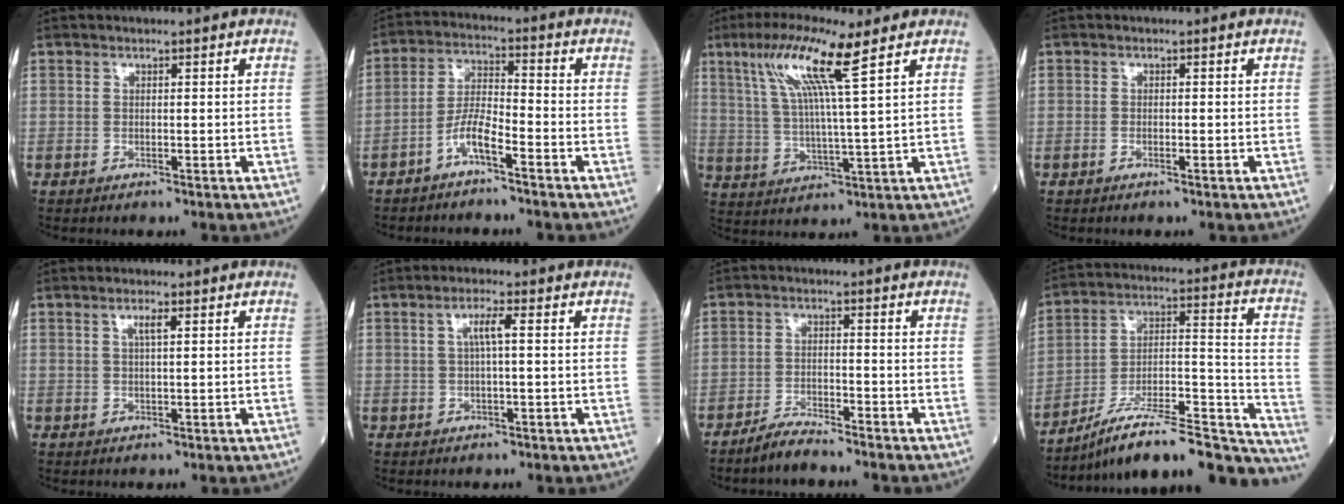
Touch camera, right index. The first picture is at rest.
{"total": 5.3, "force": [-3.4, 0.8, 4.1], "torque": [-0.082, 0.010, -0.067]}
{"total": 11.4, "force": [6.0, -0.6, 9.7], "torque": [-0.193, 0.016, 0.113]}
{"total": 0.6, "force": [-0.3, 0.1, 0.5], "torque": [-0.011, 0.000, -0.005]}
{"total": 2.0, "force": [0.9, 0.2, 1.8], "torque": [-0.035, 0.000, 0.015]}
{"total": 3.1, "force": [0.6, 0.1, 3.0], "torque": [-0.058, 0.005, 0.011]}
{"total": 4.0, "force": [-3.7, 0.3, 1.5], "torque": [-0.032, -0.010, -0.072]}
{"total": 27.1, "force": [-22.0, 5.6, 14.9], "torque": [-0.150, 0.033, -0.332]}